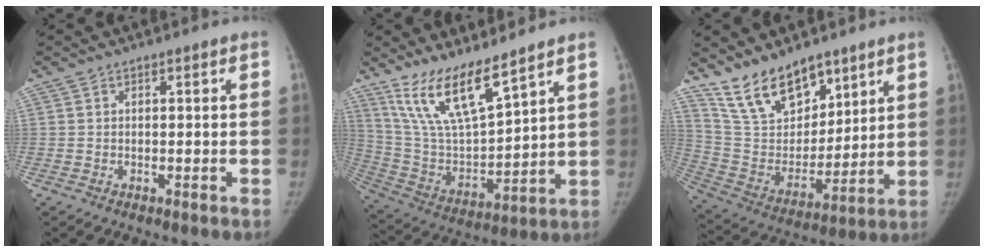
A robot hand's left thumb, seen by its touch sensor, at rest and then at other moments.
{"total": 15.4, "force": [11.1, 3.8, 10.0], "torque": [-0.169, -0.062, 0.231]}
{"total": 16.1, "force": [12.0, 8.0, 7.1], "torque": [-0.081, -0.068, 0.232]}